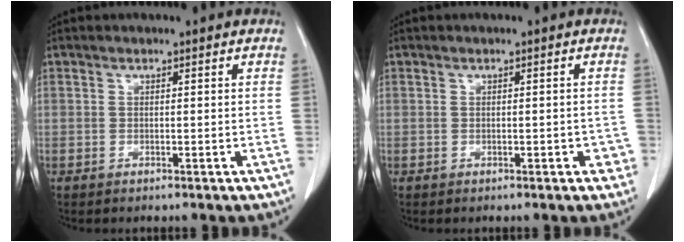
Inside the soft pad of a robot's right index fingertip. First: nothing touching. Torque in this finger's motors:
{"motor_torque": [0.23, 0.29, 0.16, 0.08]}